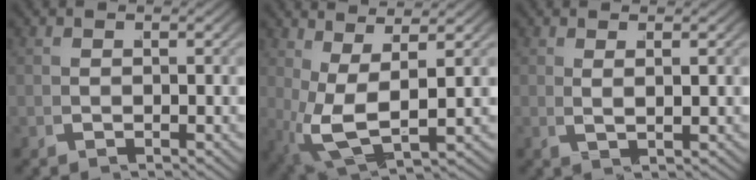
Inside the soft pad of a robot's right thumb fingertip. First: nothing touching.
{"total": 6.8, "force": [0.8, 3.4, 5.8], "torque": [-0.125, -0.029, 0.025]}
{"total": 1.2, "force": [1.0, -0.3, 0.7], "torque": [-0.009, 0.006, 0.010]}